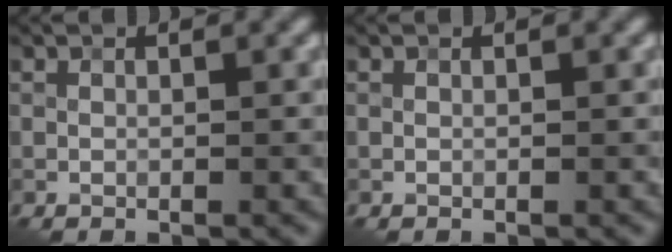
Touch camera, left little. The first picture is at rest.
{"total": 0.0}